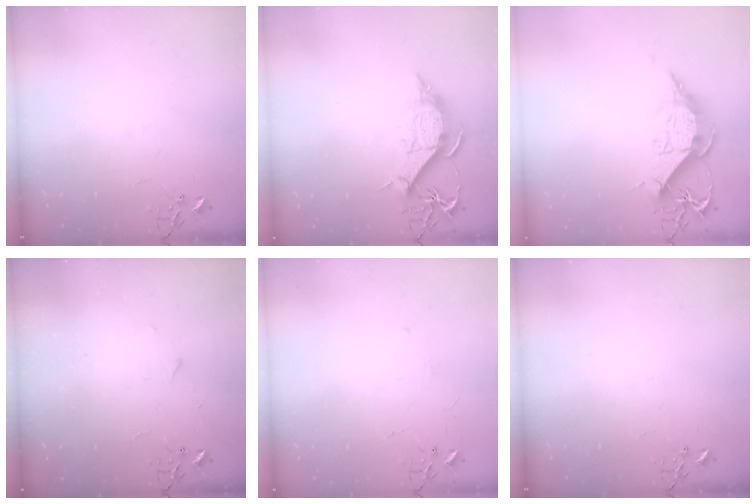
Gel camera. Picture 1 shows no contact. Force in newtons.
{"total": 12.0, "press": 12.0, "slide": 1.3}
{"total": 13.9, "press": 13.9, "slide": 1.1}
{"total": 3.6, "press": 3.5, "slide": 0.5}
{"total": 2.9, "press": 2.9, "slide": 0.4}
{"total": 0.0}